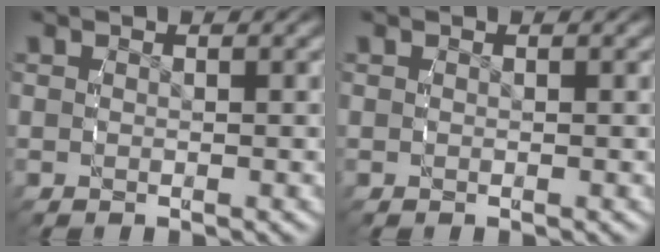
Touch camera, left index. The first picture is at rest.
{"total": 0.0}